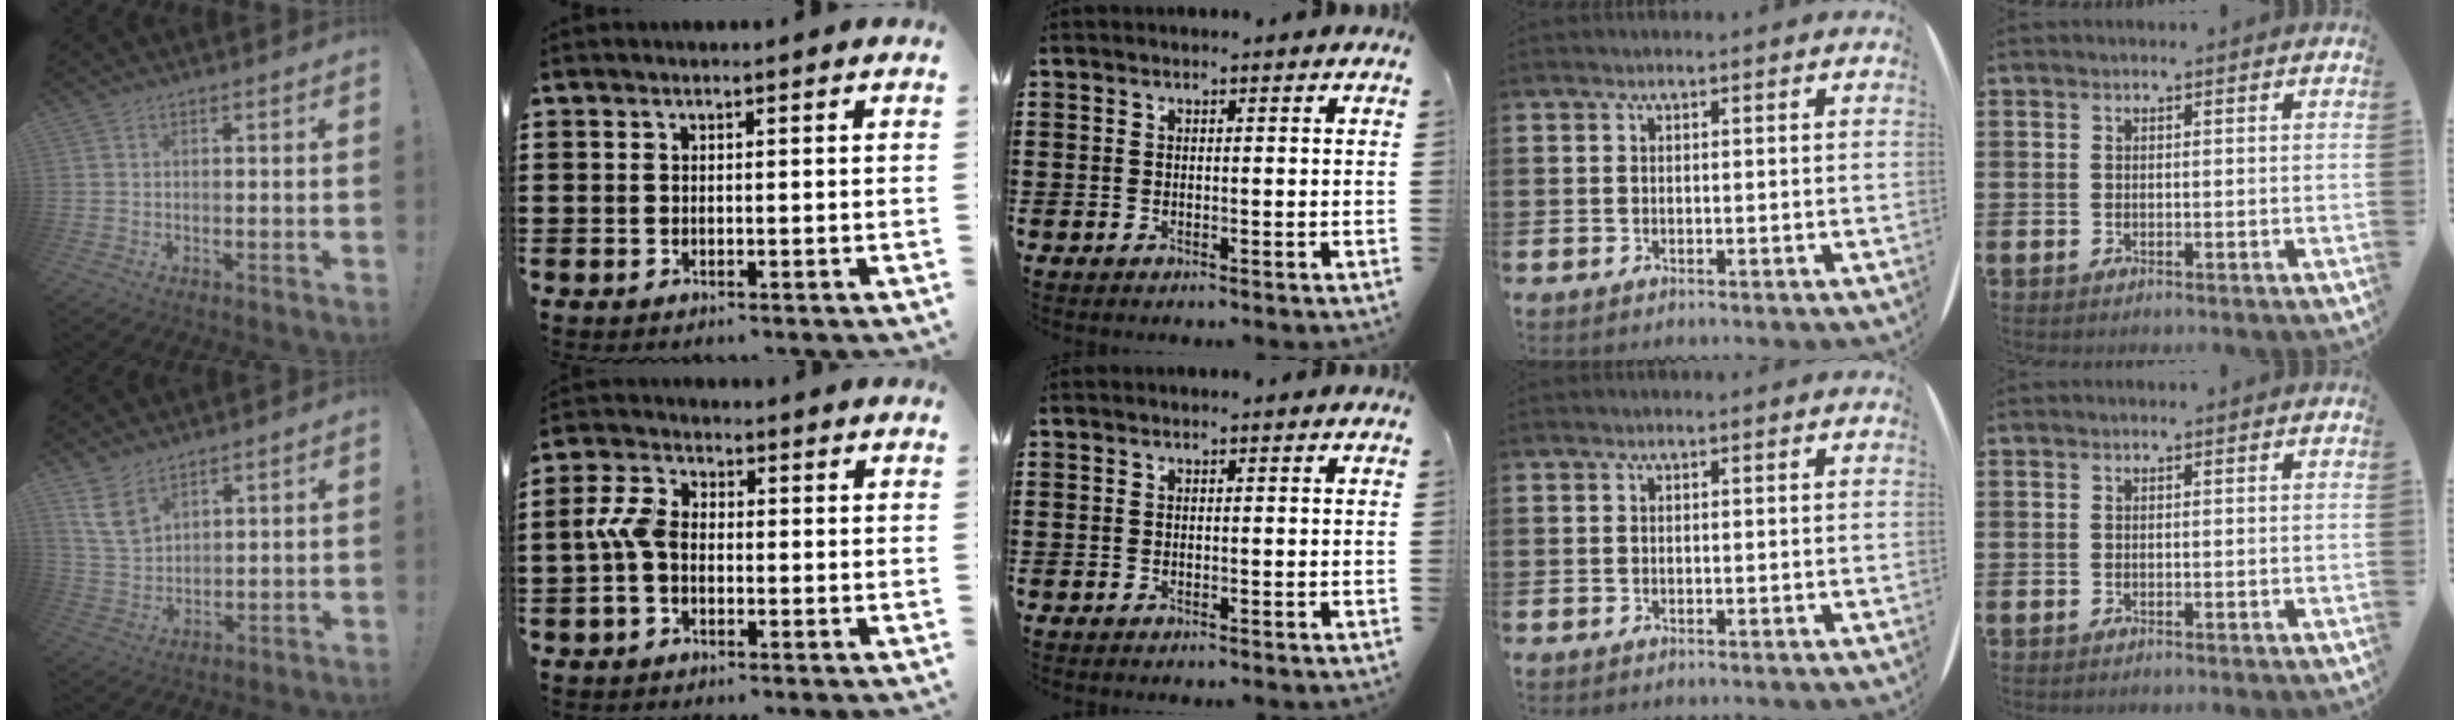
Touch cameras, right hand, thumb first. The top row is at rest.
{"thumb": {"total": 8.1, "force": [5.7, 4.1, 4.0], "torque": [-0.072, -0.025, 0.113]}, "index": {"total": 5.2, "force": [-1.1, 3.2, 4.0], "torque": [-0.109, -0.004, -0.030]}}